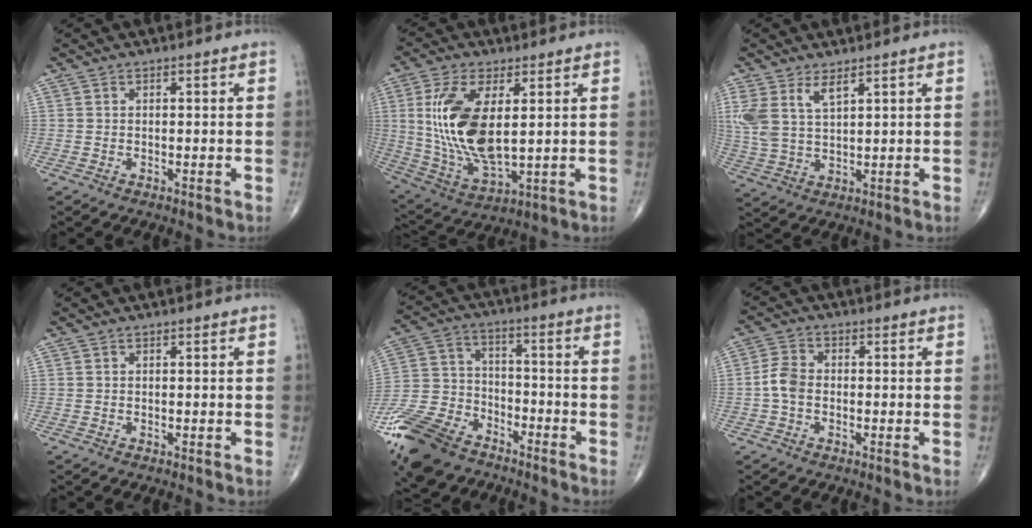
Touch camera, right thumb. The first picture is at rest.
{"total": 16.6, "force": [2.7, 7.5, 14.5], "torque": [-0.298, -0.020, 0.064]}
{"total": 7.3, "force": [3.8, 3.1, 5.4], "torque": [-0.122, -0.012, 0.085]}
{"total": 0.0}
{"total": 17.6, "force": [-12.3, 9.9, 7.9], "torque": [-0.158, 0.044, -0.228]}
{"total": 4.3, "force": [-0.9, 3.0, 3.0], "torque": [-0.062, 0.013, -0.024]}